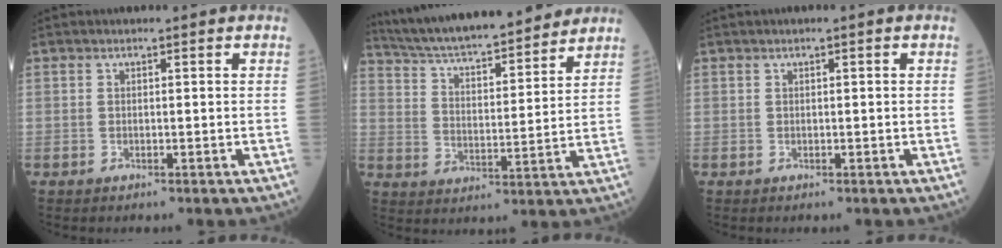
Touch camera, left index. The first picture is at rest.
{"total": 20.3, "force": [18.3, 2.5, 8.5], "torque": [-0.143, 0.014, 0.280]}
{"total": 0.6, "force": [0.1, -0.1, 0.6], "torque": [-0.007, 0.002, 0.003]}